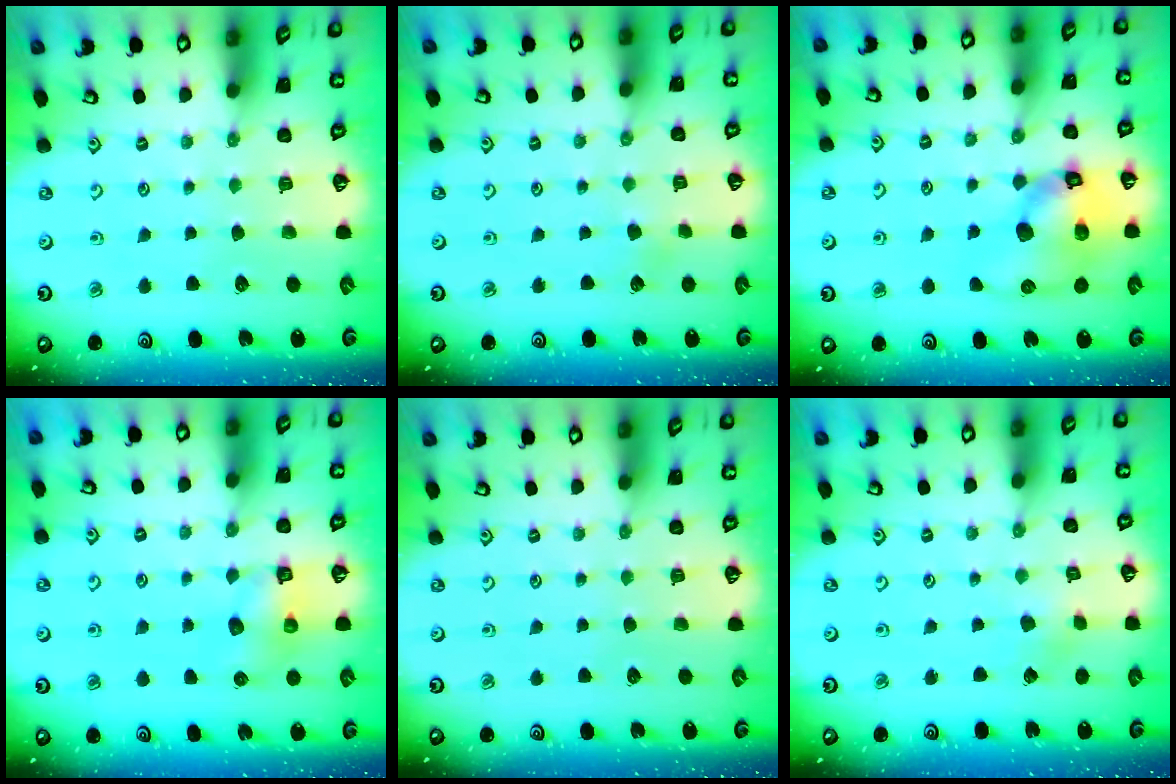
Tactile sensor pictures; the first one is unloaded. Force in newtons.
{"total": 1.4, "press": 1.4, "slide": 0.1}
{"total": 14.4, "press": 14.2, "slide": 2.1}
{"total": 8.2, "press": 8.2, "slide": 0.2}
{"total": 0.0}
{"total": 2.8, "press": 2.8, "slide": 0.1}